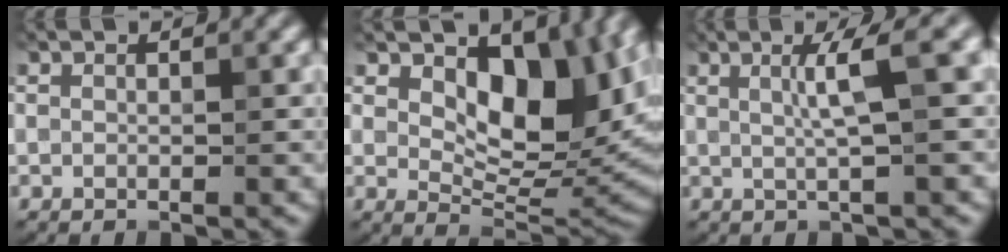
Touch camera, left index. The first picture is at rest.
{"total": 9.8, "force": [3.3, 5.4, 7.5], "torque": [-0.111, -0.015, 0.058]}
{"total": 4.0, "force": [0.9, 0.2, 3.9], "torque": [-0.064, 0.015, 0.014]}